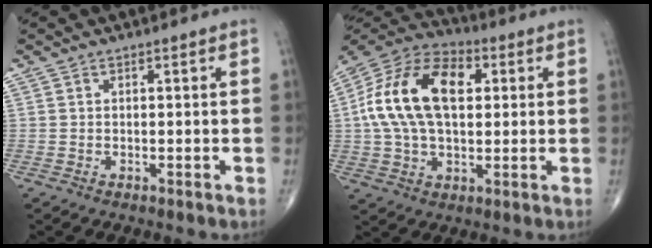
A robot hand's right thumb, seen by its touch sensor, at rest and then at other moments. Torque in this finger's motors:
{"motor_torque": [1.98, 2.18, 1.12, -0.85, 0.52]}